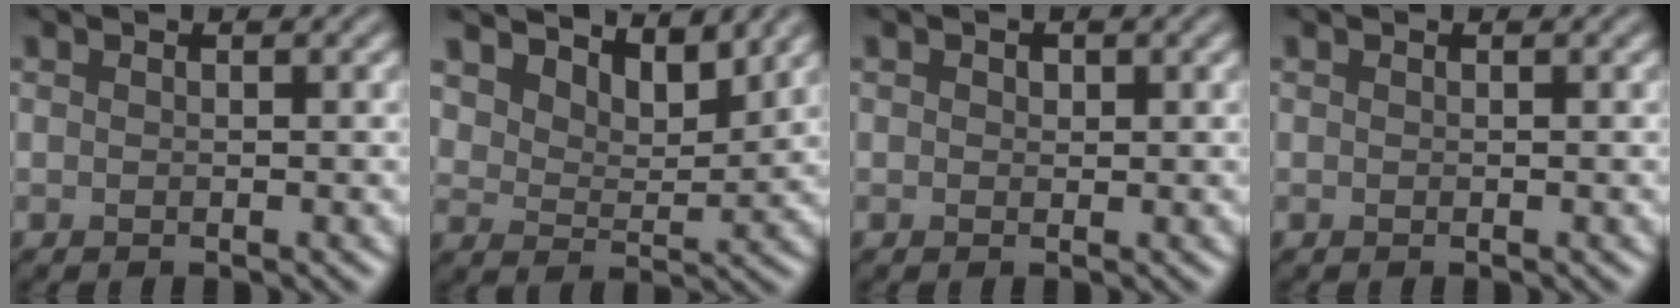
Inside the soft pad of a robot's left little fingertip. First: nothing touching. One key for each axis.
{"total": 4.7, "fx": 3.9, "fy": 1.8, "fz": 1.8, "tx": -0.045, "ty": -0.014, "tz": 0.059}
{"total": 0.8, "fx": 0.2, "fy": 0.7, "fz": 0.4, "tx": -0.006, "ty": 0.002, "tz": 0.000}
{"total": 0.0}